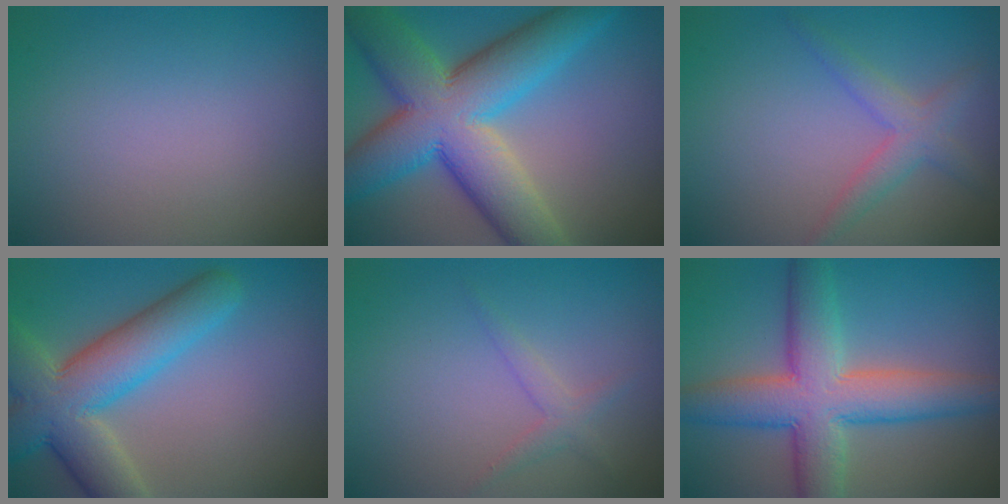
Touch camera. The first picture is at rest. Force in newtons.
{"total": 12.7, "press": 12.7, "slide": 0.6}
{"total": 2.6, "press": 2.6, "slide": 0.1}
{"total": 9.0, "press": 9.0, "slide": 0.6}
{"total": 1.4, "press": 1.4, "slide": 0.1}
{"total": 8.6, "press": 8.6, "slide": 0.5}